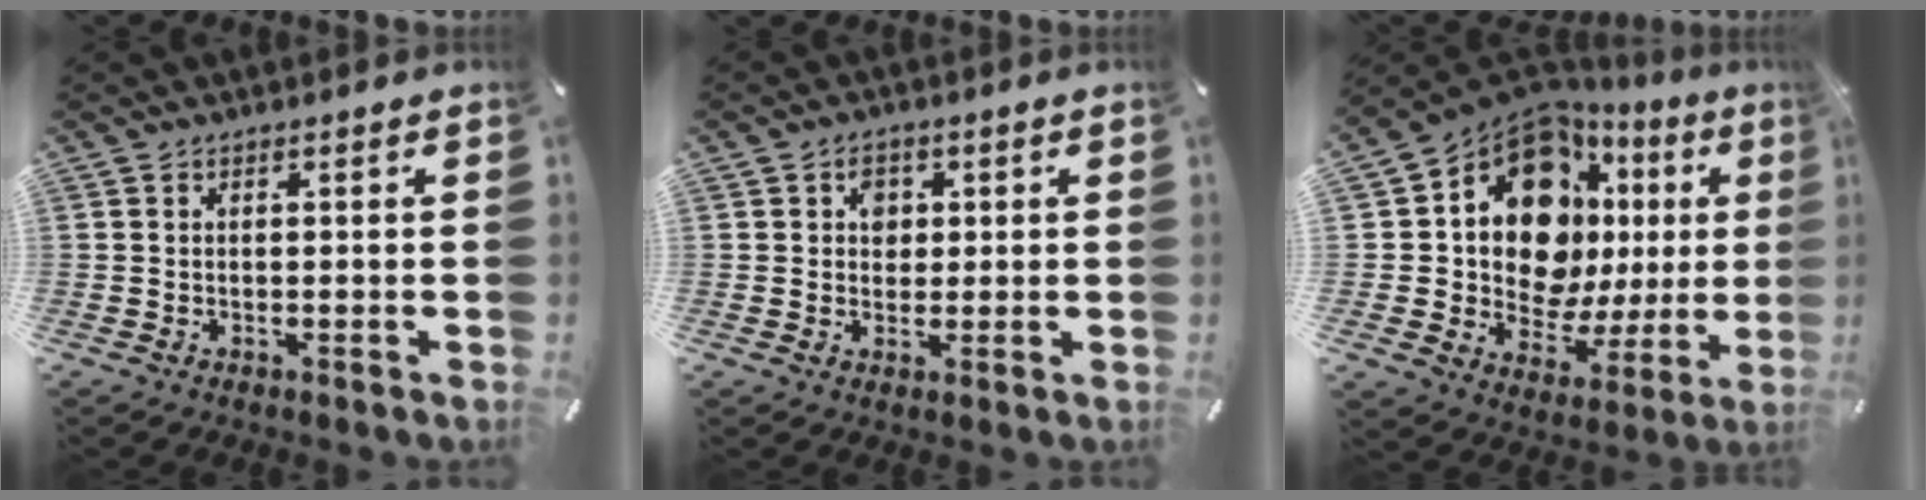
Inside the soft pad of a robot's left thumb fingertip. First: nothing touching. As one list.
[{"total": 3.9, "force": [0.8, 3.5, 1.6], "torque": [-0.015, -0.003, 0.007]}, {"total": 17.3, "force": [6.6, 11.5, 11.2], "torque": [-0.212, -0.065, 0.110]}]